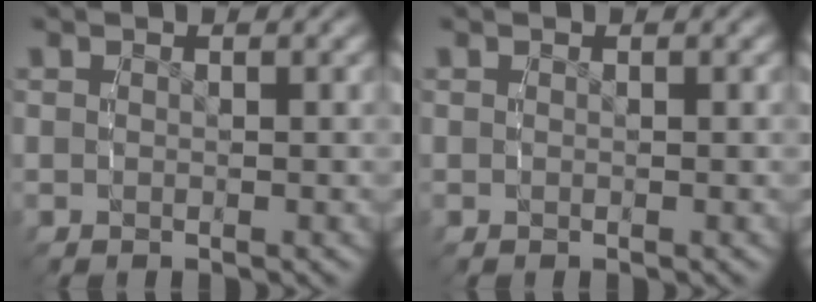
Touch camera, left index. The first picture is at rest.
{"total": 0.0}